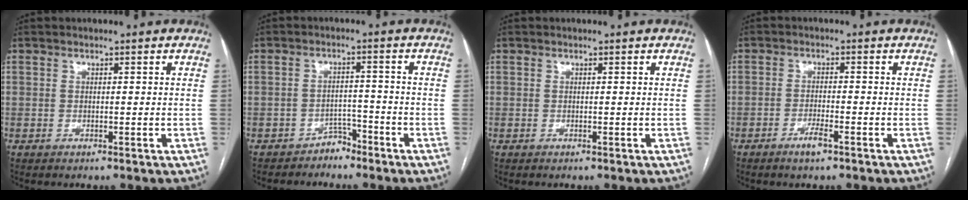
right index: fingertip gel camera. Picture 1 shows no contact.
{"total": 2.9, "force": [-2.5, 1.4, 0.1], "torque": [0.002, 0.007, -0.040]}
{"total": 0.0}
{"total": 2.8, "force": [-1.8, 0.4, 2.1], "torque": [-0.040, -0.001, -0.033]}